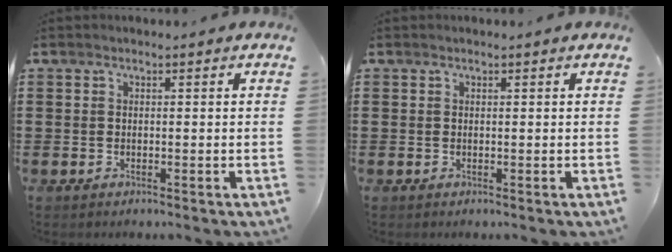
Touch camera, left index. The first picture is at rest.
{"total": 0.0}